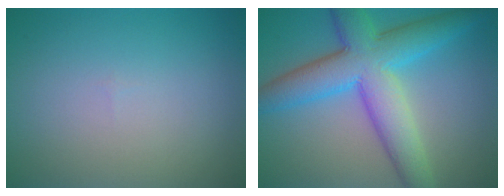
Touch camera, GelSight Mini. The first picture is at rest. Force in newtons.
{"total": 9.0, "press": 9.0, "slide": 0.1}